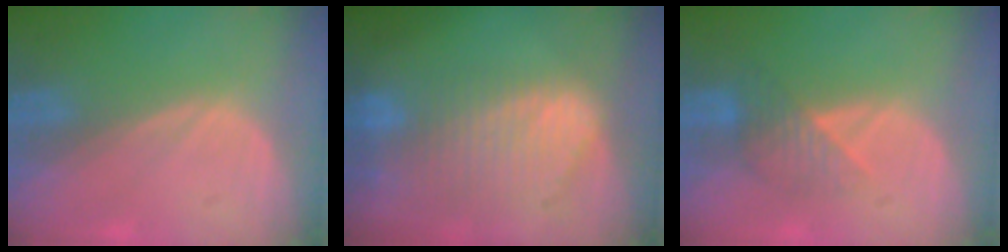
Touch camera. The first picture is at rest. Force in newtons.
{"total": 9.7, "press": 8.4, "slide": 5.0}
{"total": 4.0, "press": 3.7, "slide": 1.6}